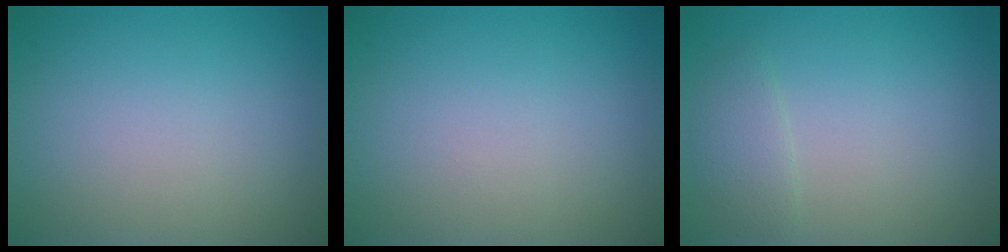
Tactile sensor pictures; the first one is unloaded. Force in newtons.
{"total": 0.0}
{"total": 1.5, "press": 1.5, "slide": 0.1}